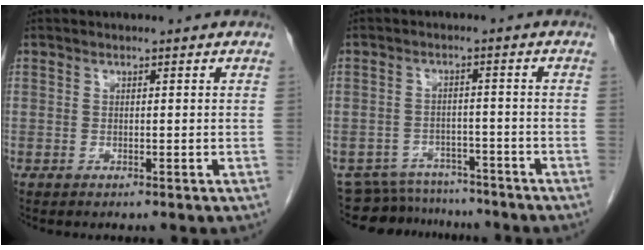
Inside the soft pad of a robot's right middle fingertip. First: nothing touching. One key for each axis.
{"total": 9.4, "fx": -8.9, "fy": 2.9, "fz": 0.4, "tx": -0.005, "ty": 0.011, "tz": -0.123}